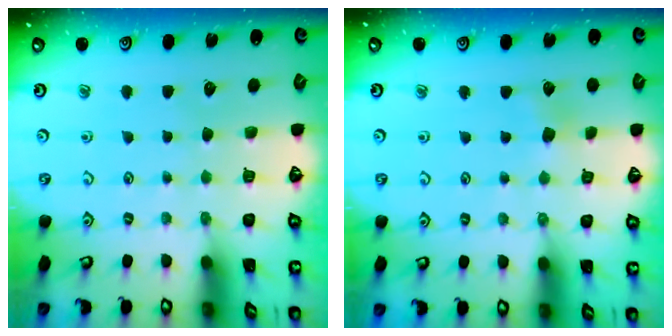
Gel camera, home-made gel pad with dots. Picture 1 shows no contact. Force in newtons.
{"total": 4.4, "press": 4.4, "slide": 0.3}